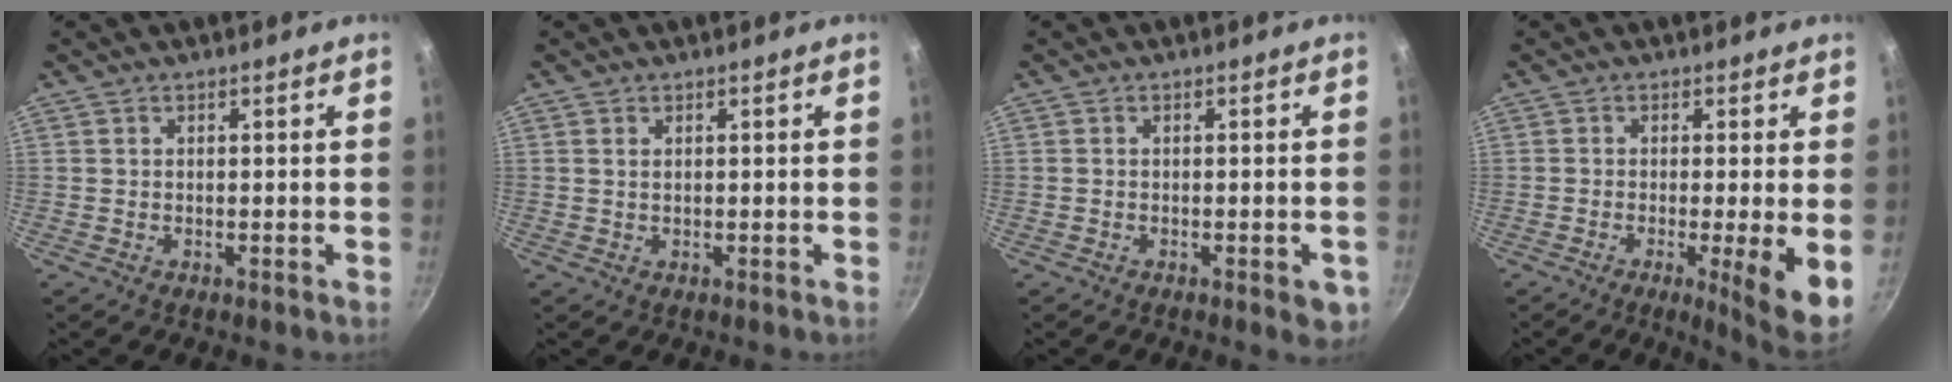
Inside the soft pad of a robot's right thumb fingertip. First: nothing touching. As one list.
[{"total": 0.9, "force": [0.4, 0.5, 0.6], "torque": [-0.012, 0.002, 0.007]}, {"total": 3.7, "force": [-1.5, 1.4, 3.1], "torque": [-0.031, 0.001, -0.020]}, {"total": 7.6, "force": [-1.5, 0.5, 7.4], "torque": [-0.111, -0.010, -0.022]}]